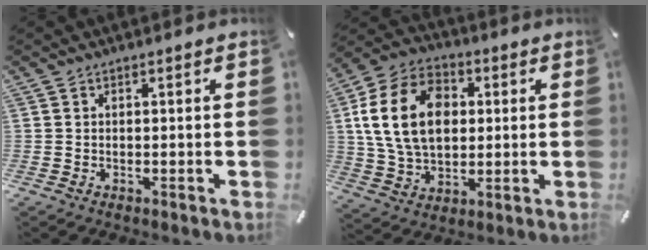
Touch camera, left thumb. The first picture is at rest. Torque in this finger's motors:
{"motor_torque": [0.76, 1.40, 1.57, -1.20, 0.33]}